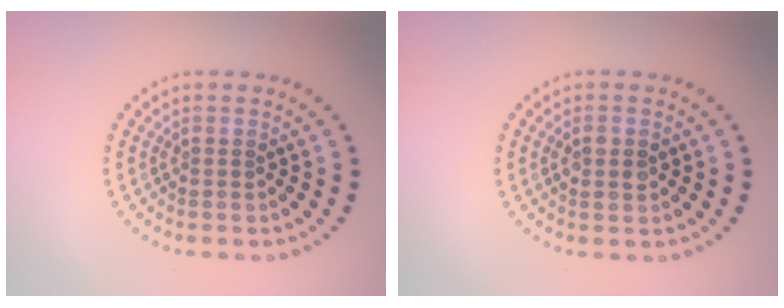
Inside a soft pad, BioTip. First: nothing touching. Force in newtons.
{"total": 1.5, "press": 1.5, "slide": 0.2}